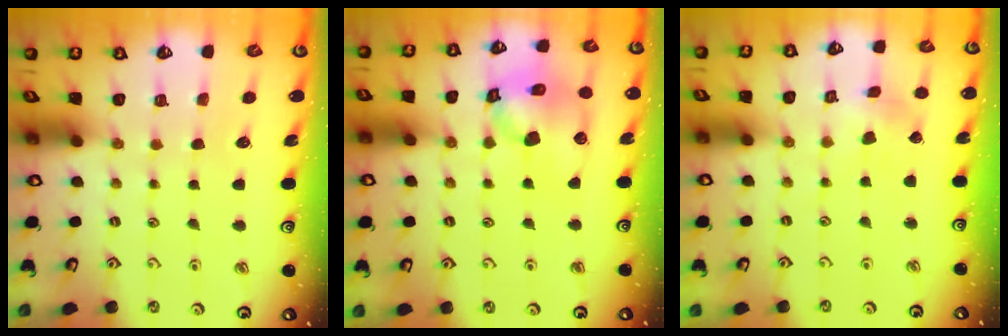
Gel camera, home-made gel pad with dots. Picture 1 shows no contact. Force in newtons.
{"total": 14.4, "press": 14.3, "slide": 2.1}
{"total": 2.3, "press": 2.3, "slide": 0.2}